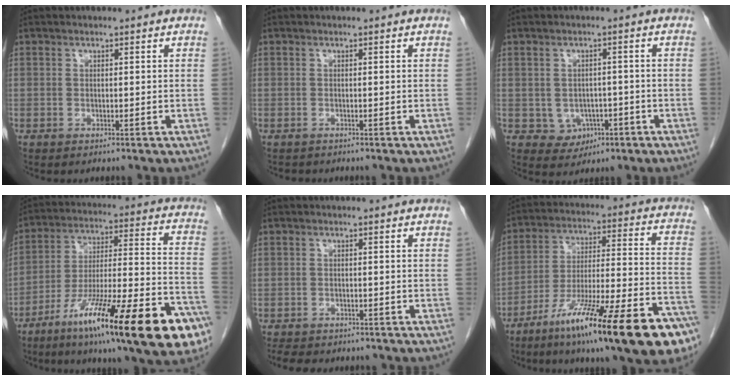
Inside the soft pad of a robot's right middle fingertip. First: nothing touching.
{"total": 0.9, "force": [-0.8, 0.3, 0.1], "torque": [-0.008, -0.001, -0.014]}
{"total": 4.2, "force": [-1.4, 3.6, 1.7], "torque": [-0.015, 0.005, -0.004]}
{"total": 28.3, "force": [-15.9, 3.3, 23.2], "torque": [-0.287, -0.020, -0.254]}
{"total": 6.9, "force": [-5.8, 2.8, 2.6], "torque": [-0.043, -0.005, -0.075]}
{"total": 26.4, "force": [-16.5, 2.4, 20.5], "torque": [-0.246, -0.014, -0.269]}